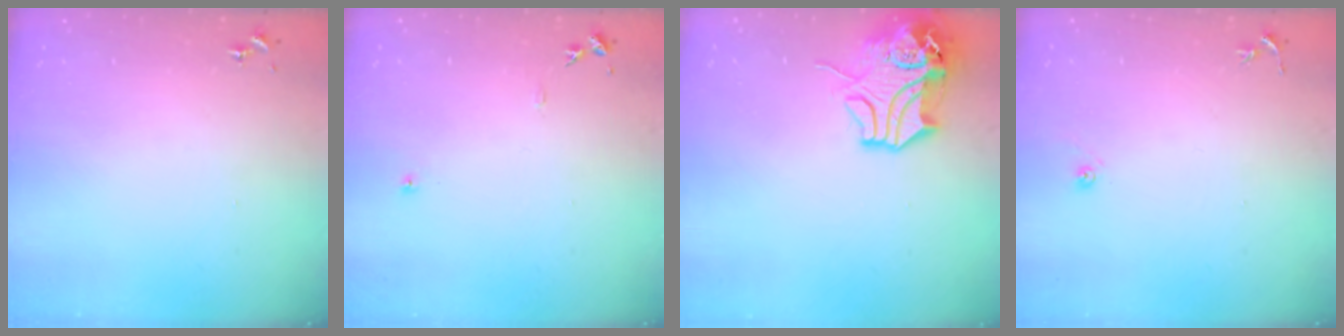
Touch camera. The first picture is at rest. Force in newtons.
{"total": 6.5, "press": 6.5, "slide": 0.7}
{"total": 13.1, "press": 13.0, "slide": 1.9}
{"total": 4.5, "press": 4.5, "slide": 0.5}